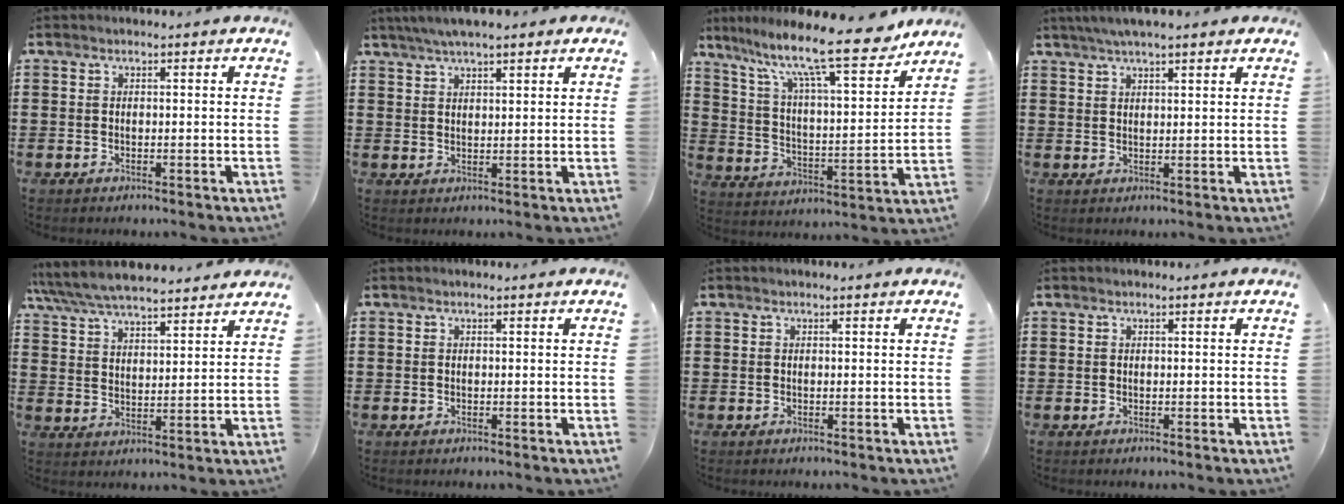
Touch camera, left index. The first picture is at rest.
{"total": 3.9, "force": [3.2, 0.6, 2.3], "torque": [-0.050, 0.003, 0.058]}
{"total": 14.1, "force": [11.2, 1.8, 8.4], "torque": [-0.175, -0.068, 0.184]}
{"total": 3.7, "force": [2.9, 0.5, 2.2], "torque": [-0.049, 0.004, 0.054]}
{"total": 6.6, "force": [6.2, 1.2, 1.9], "torque": [-0.063, -0.025, 0.110]}
{"total": 0.0}
{"total": 0.0}
{"total": 0.0}